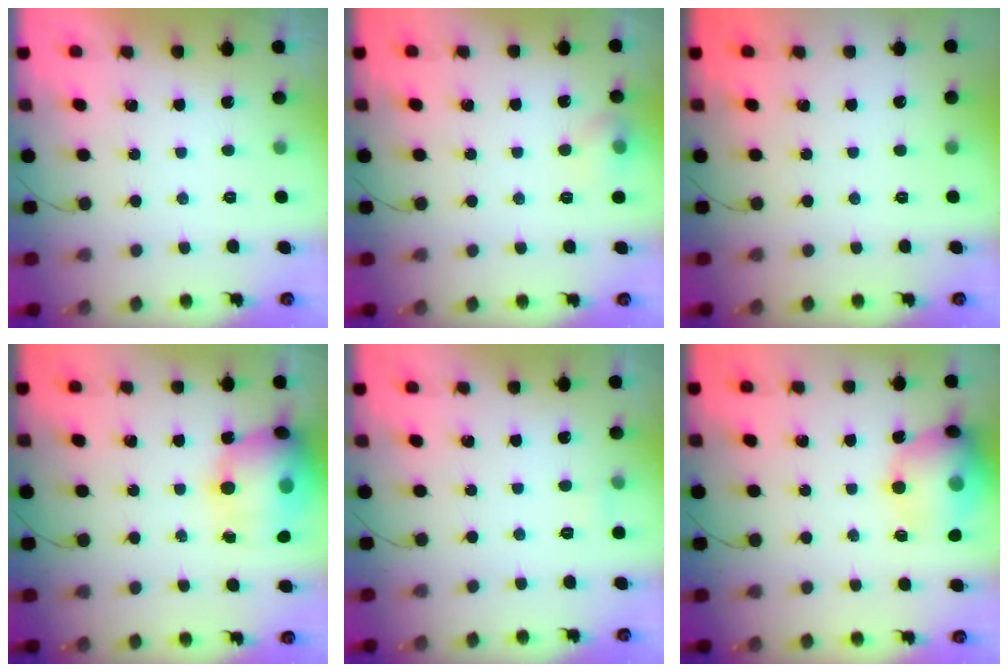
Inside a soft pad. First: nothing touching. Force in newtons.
{"total": 7.1, "press": 7.0, "slide": 1.4}
{"total": 0.0}
{"total": 19.5, "press": 19.1, "slide": 3.8}
{"total": 6.3, "press": 1.7, "slide": 6.1}
{"total": 14.8, "press": 14.7, "slide": 2.1}